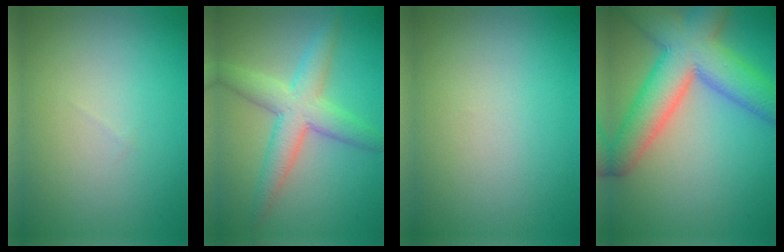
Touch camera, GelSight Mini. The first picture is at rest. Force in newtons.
{"total": 5.3, "press": 5.3, "slide": 0.2}
{"total": 0.0}
{"total": 10.1, "press": 10.1, "slide": 0.5}